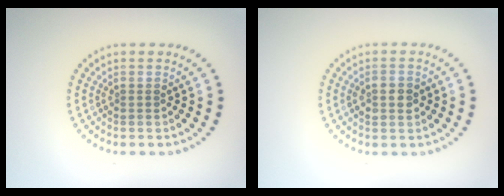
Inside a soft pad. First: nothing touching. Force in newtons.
{"total": 2.4, "press": 2.4, "slide": 0.2}